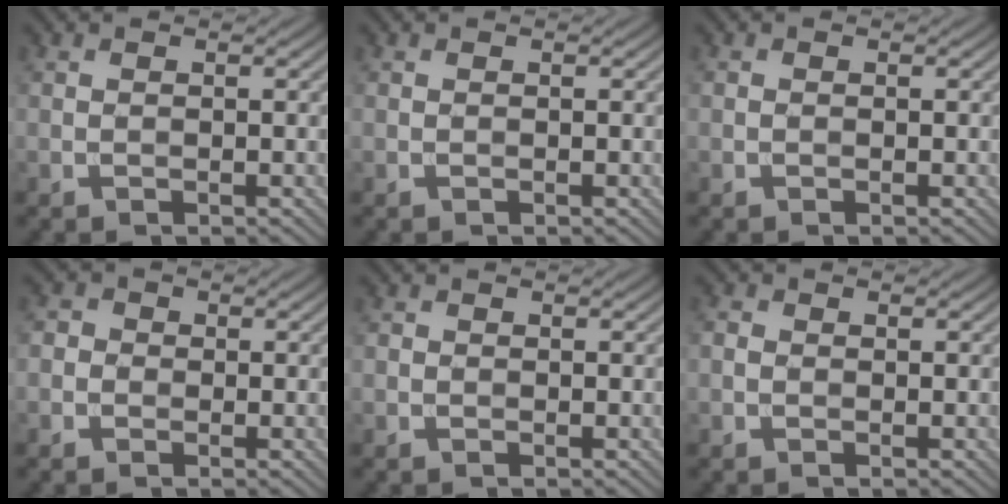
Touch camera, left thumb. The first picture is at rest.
{"total": 0.0}
{"total": 0.0}
{"total": 2.0, "force": [-0.7, 1.9, 0.5], "torque": [-0.005, 0.005, -0.025]}
{"total": 0.6, "force": [-0.3, 0.5, 0.2], "torque": [-0.004, -0.002, -0.008]}
{"total": 1.1, "force": [-0.5, 0.9, 0.5], "torque": [-0.013, 0.001, -0.013]}